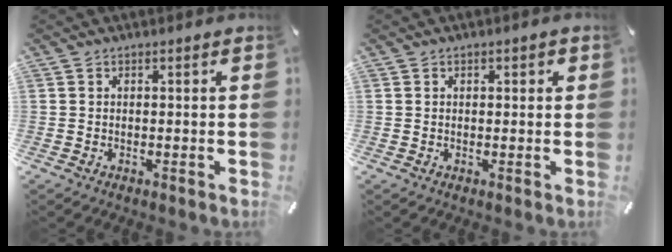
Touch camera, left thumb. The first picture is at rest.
{"total": 1.1, "force": [0.3, 0.7, 0.8], "torque": [-0.016, 0.006, 0.004]}